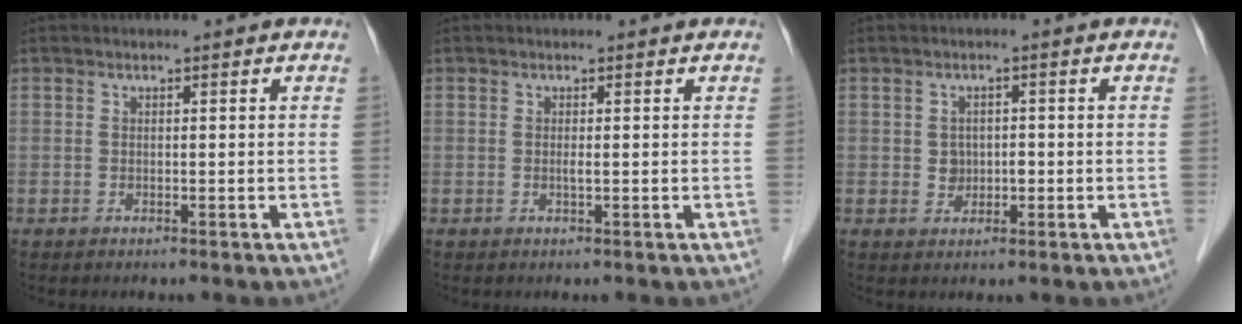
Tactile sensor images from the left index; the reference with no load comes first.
{"total": 0.6, "force": [0.0, 0.0, 0.6], "torque": [-0.014, -0.003, -0.001]}
{"total": 2.2, "force": [-0.3, 2.0, 1.0], "torque": [-0.013, 0.002, 0.000]}